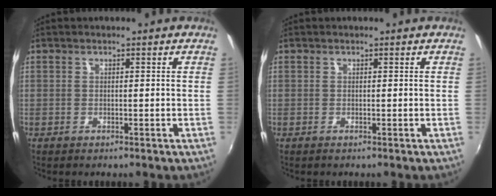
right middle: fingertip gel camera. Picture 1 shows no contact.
{"total": 0.0}